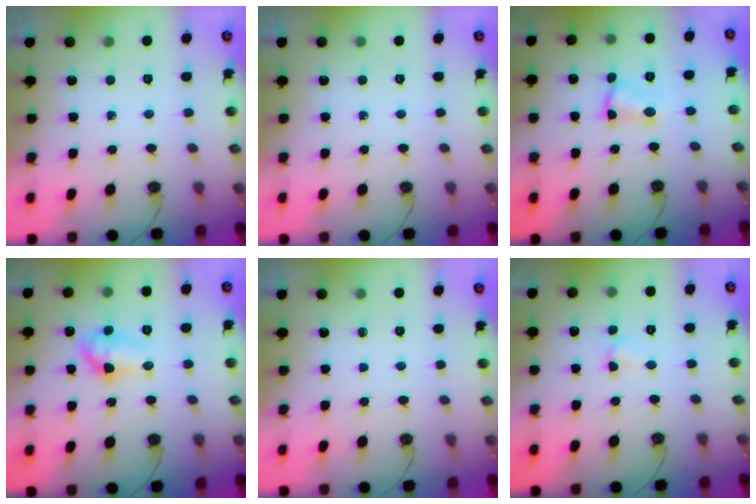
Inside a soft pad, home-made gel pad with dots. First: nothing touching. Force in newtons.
{"total": 0.0}
{"total": 2.9, "press": 2.9, "slide": 0.2}
{"total": 9.2, "press": 9.2, "slide": 0.8}
{"total": 0.0}
{"total": 2.4, "press": 2.4, "slide": 0.4}